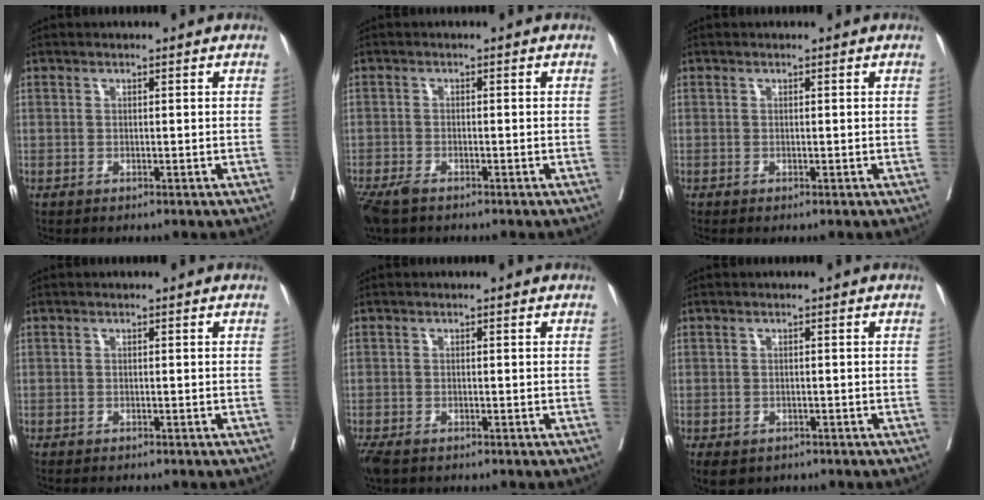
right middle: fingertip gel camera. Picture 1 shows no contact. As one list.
[{"total": 4.4, "force": [-3.3, 1.5, 2.5], "torque": [-0.049, -0.011, -0.058]}, {"total": 0.0}, {"total": 2.2, "force": [-2.0, 0.3, 1.0], "torque": [-0.014, -0.003, -0.022]}, {"total": 3.8, "force": [-2.7, 1.7, 2.1], "torque": [-0.045, -0.013, -0.047]}, {"total": 6.8, "force": [-4.2, 4.6, 2.8], "torque": [-0.064, -0.010, -0.053]}]